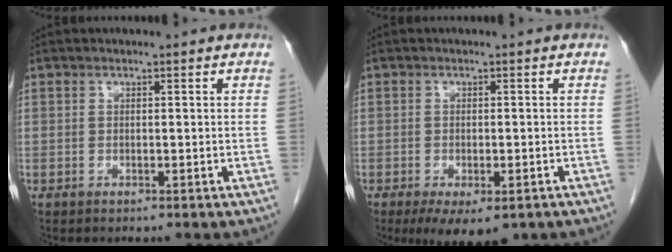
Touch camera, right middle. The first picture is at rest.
{"total": 7.0, "force": [-4.4, 2.8, 4.7], "torque": [-0.067, -0.013, -0.062]}